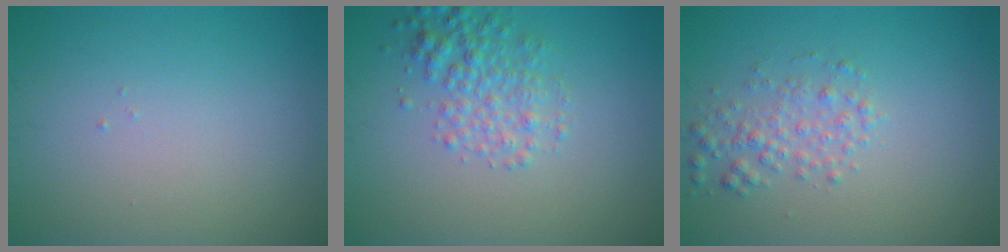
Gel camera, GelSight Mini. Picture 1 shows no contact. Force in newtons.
{"total": 3.2, "press": 3.2, "slide": 0.2}
{"total": 2.2, "press": 2.2, "slide": 0.0}